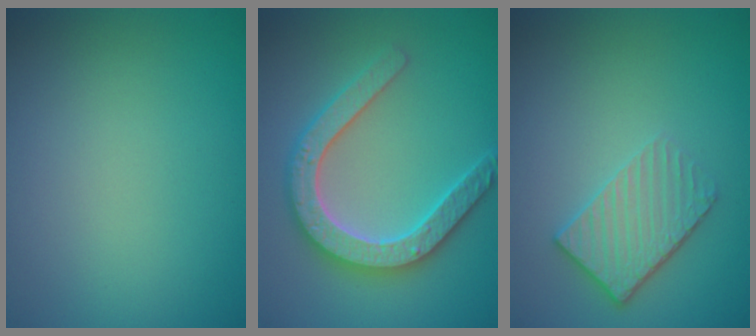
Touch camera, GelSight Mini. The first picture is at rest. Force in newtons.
{"total": 5.3, "press": 5.2, "slide": 0.9}
{"total": 3.3, "press": 2.8, "slide": 1.7}